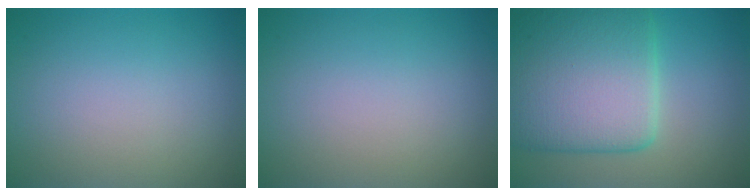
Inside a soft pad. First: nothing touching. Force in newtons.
{"total": 0.0}
{"total": 10.1, "press": 10.1, "slide": 0.6}